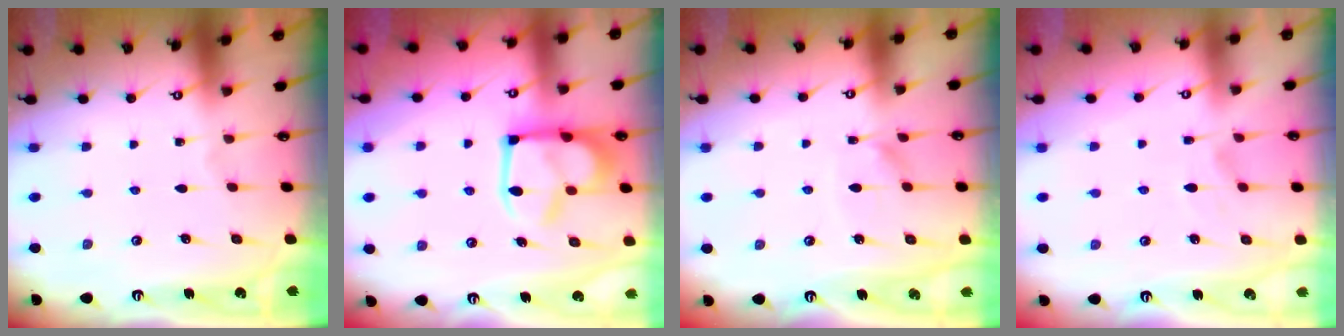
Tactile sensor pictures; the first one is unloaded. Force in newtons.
{"total": 6.9, "press": 6.8, "slide": 1.0}
{"total": 7.5, "press": 7.5, "slide": 0.6}
{"total": 2.3, "press": 2.0, "slide": 1.2}